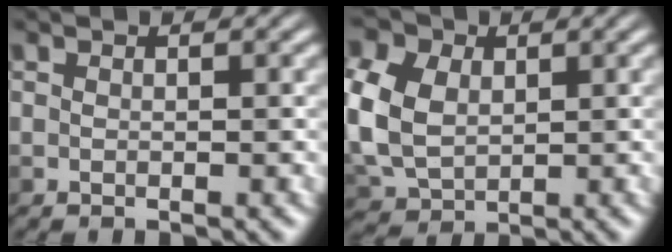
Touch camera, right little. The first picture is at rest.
{"total": 11.4, "force": [2.2, 8.5, 7.2], "torque": [-0.170, 0.028, 0.037]}